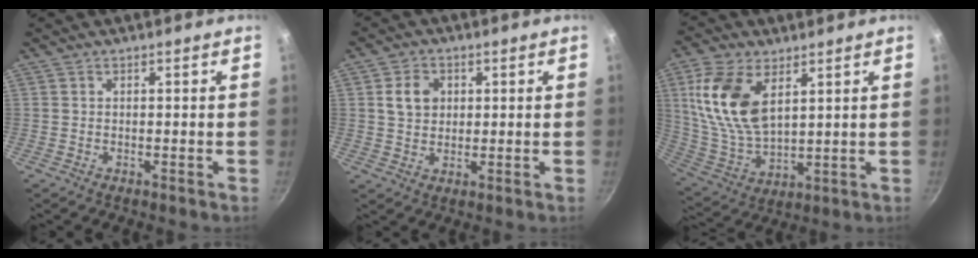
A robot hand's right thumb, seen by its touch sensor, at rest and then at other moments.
{"total": 5.7, "force": [1.4, 4.5, 3.1], "torque": [-0.040, 0.003, 0.023]}
{"total": 15.8, "force": [5.7, 8.6, 11.9], "torque": [-0.230, -0.022, 0.123]}